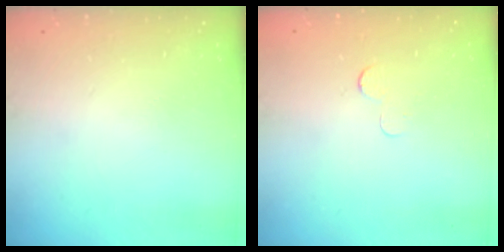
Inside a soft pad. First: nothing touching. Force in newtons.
{"total": 2.3, "press": 2.3, "slide": 0.2}